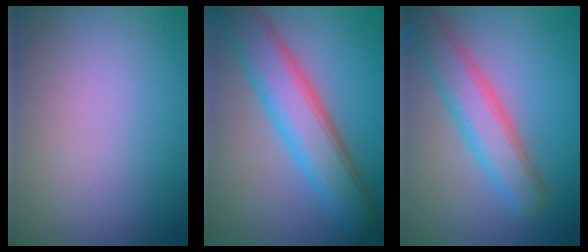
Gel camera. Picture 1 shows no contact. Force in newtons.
{"total": 7.2, "press": 7.2, "slide": 0.1}
{"total": 5.5, "press": 5.5, "slide": 0.2}